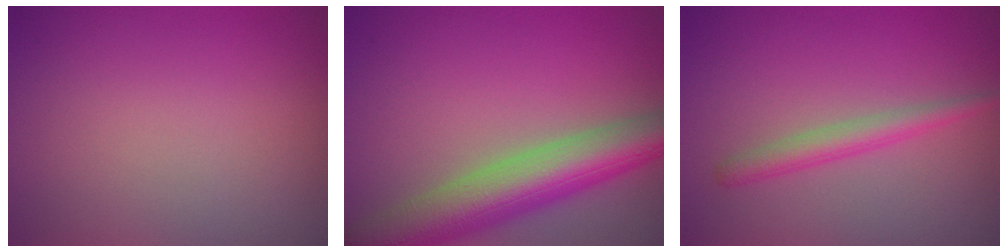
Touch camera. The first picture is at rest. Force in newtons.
{"total": 8.4, "press": 8.4, "slide": 0.3}
{"total": 2.2, "press": 2.2, "slide": 0.1}